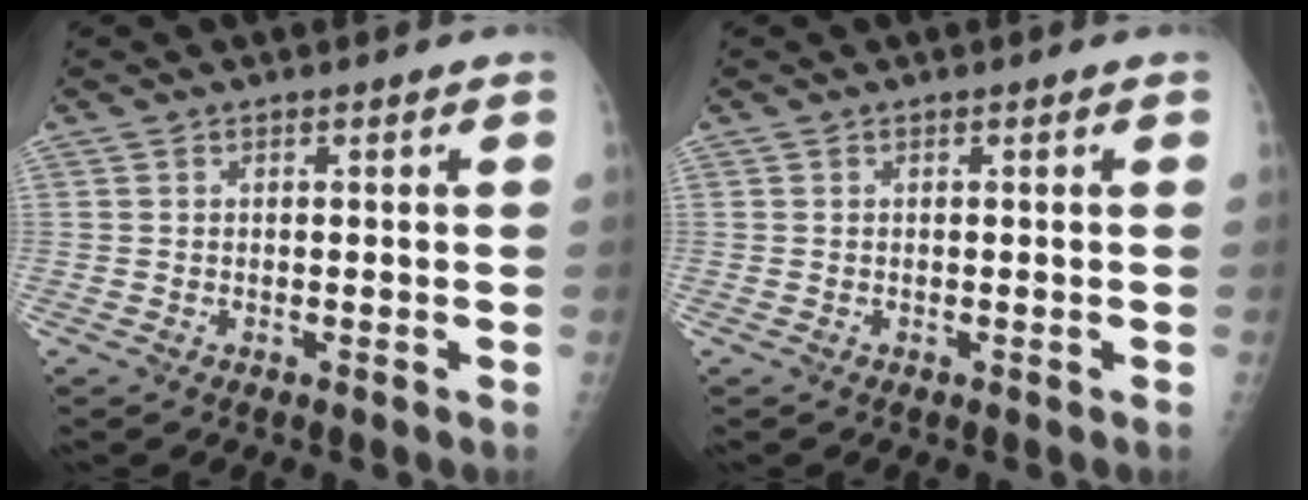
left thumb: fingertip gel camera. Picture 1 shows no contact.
{"total": 0.0}